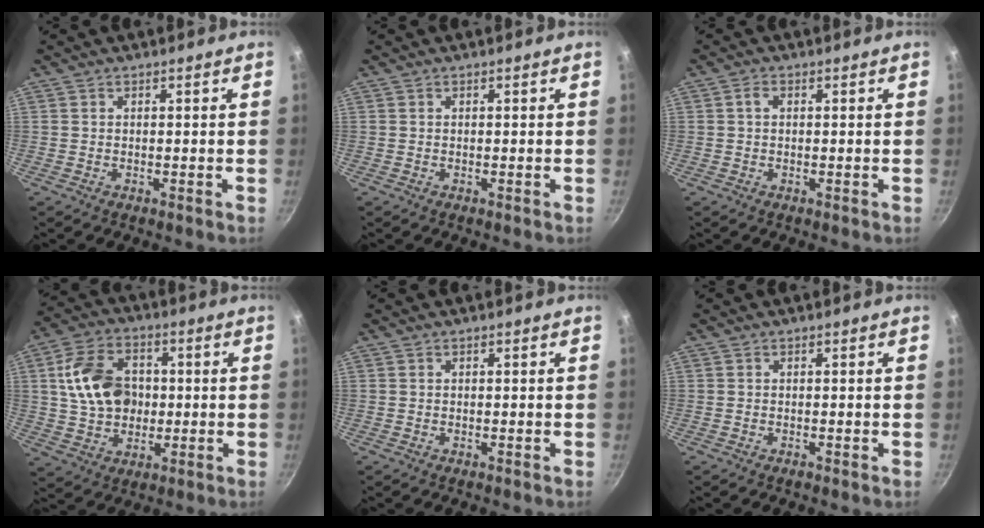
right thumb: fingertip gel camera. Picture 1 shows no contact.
{"total": 0.0}
{"total": 1.6, "force": [0.3, 1.1, 1.1], "torque": [-0.019, 0.006, 0.003]}
{"total": 14.2, "force": [1.6, 10.7, 9.2], "torque": [-0.144, 0.014, 0.026]}
{"total": 0.0}
{"total": 0.0}